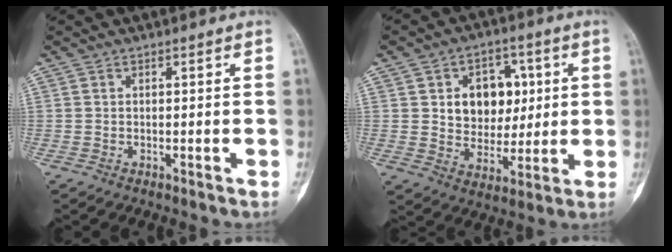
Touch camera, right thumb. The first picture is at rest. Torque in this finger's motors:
{"motor_torque": [-0.41, 0.57, 0.27, 0.18, 0.04]}